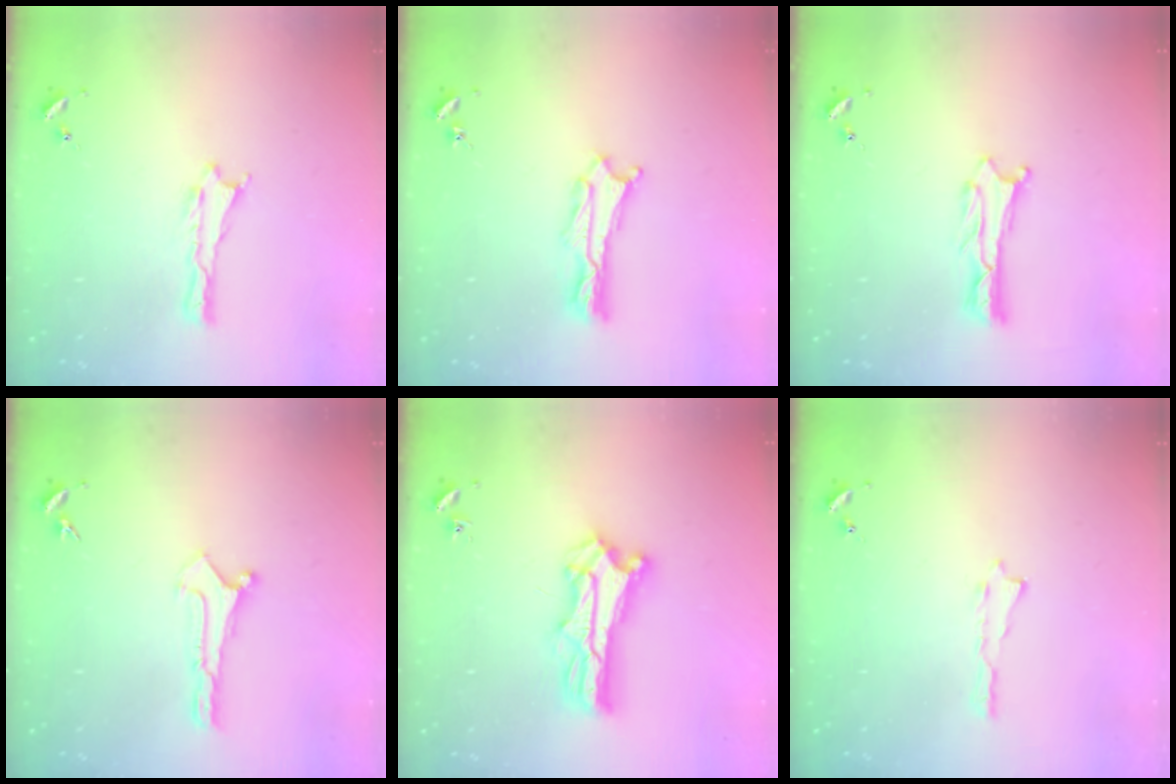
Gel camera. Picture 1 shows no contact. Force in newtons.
{"total": 1.2, "press": 1.2, "slide": 0.2}
{"total": 1.2, "press": 1.2, "slide": 0.0}
{"total": 0.0}
{"total": 9.8, "press": 9.7, "slide": 0.7}
{"total": 0.0}